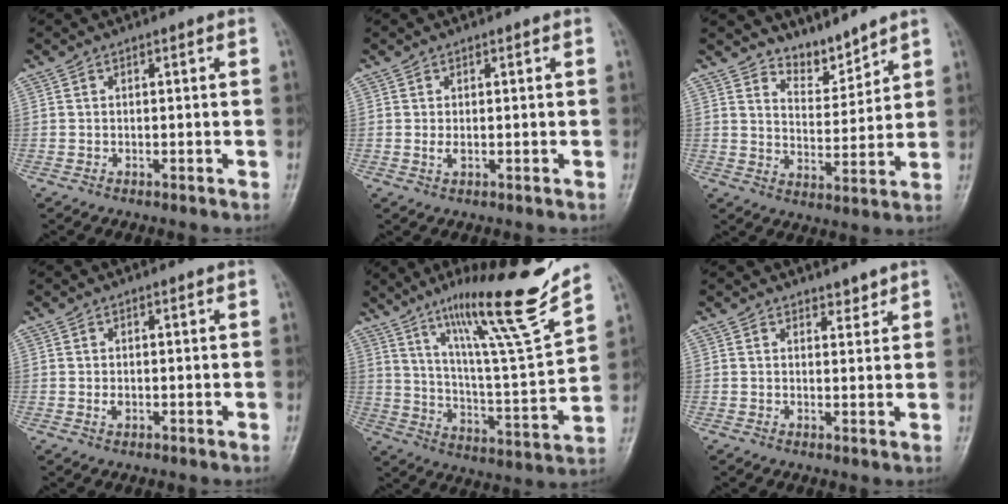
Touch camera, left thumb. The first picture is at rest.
{"total": 1.4, "force": [0.1, 0.5, 1.3], "torque": [-0.027, 0.002, 0.008]}
{"total": 5.8, "force": [5.5, 1.5, 0.7], "torque": [0.008, -0.059, 0.108]}
{"total": 1.2, "force": [0.0, 0.7, 1.0], "torque": [-0.014, -0.001, 0.004]}
{"total": 21.1, "force": [15.1, 1.0, 14.7], "torque": [-0.204, -0.083, 0.253]}
{"total": 2.1, "force": [1.9, 0.8, 0.4], "torque": [0.008, -0.015, 0.028]}